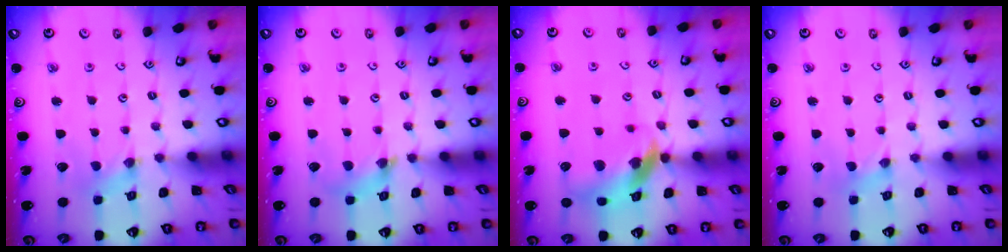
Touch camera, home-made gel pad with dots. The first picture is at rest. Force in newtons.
{"total": 5.8, "press": 5.8, "slide": 0.5}
{"total": 14.9, "press": 14.8, "slide": 1.9}
{"total": 0.0}